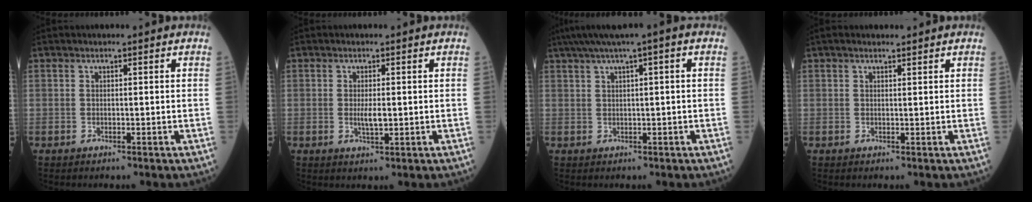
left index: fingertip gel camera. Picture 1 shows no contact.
{"total": 3.0, "force": [-0.1, 0.8, 2.9], "torque": [-0.058, -0.004, 0.000]}
{"total": 5.6, "force": [2.9, -0.1, 4.8], "torque": [-0.086, 0.030, 0.051]}
{"total": 1.8, "force": [1.5, 0.4, 1.0], "torque": [-0.020, 0.016, 0.022]}